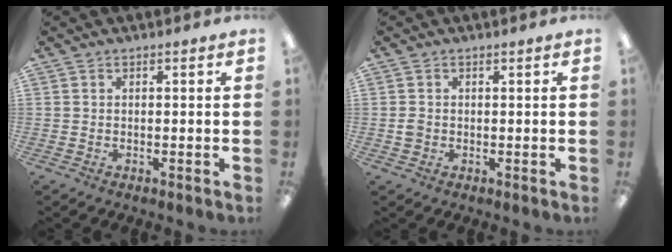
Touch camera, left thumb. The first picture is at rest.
{"total": 1.3, "force": [0.0, 1.2, 0.5], "torque": [-0.010, 0.004, -0.001]}